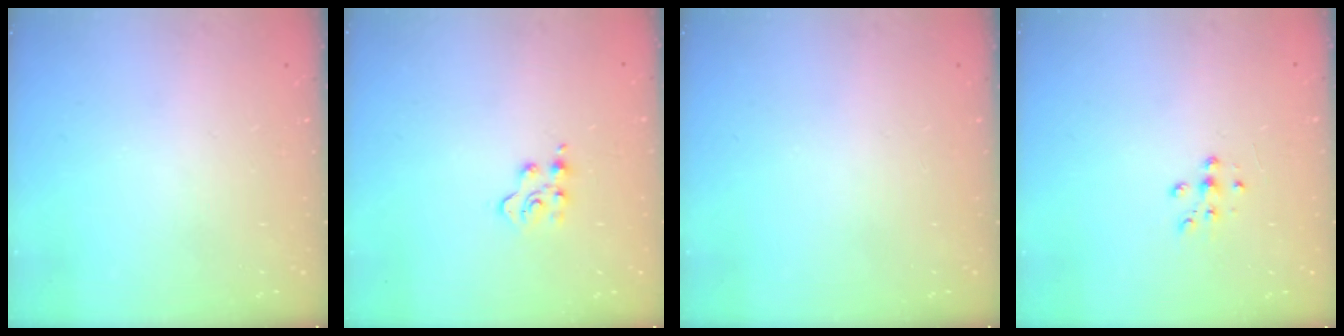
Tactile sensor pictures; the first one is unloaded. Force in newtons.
{"total": 3.8, "press": 3.8, "slide": 0.5}
{"total": 0.0}
{"total": 6.1, "press": 5.9, "slide": 1.2}